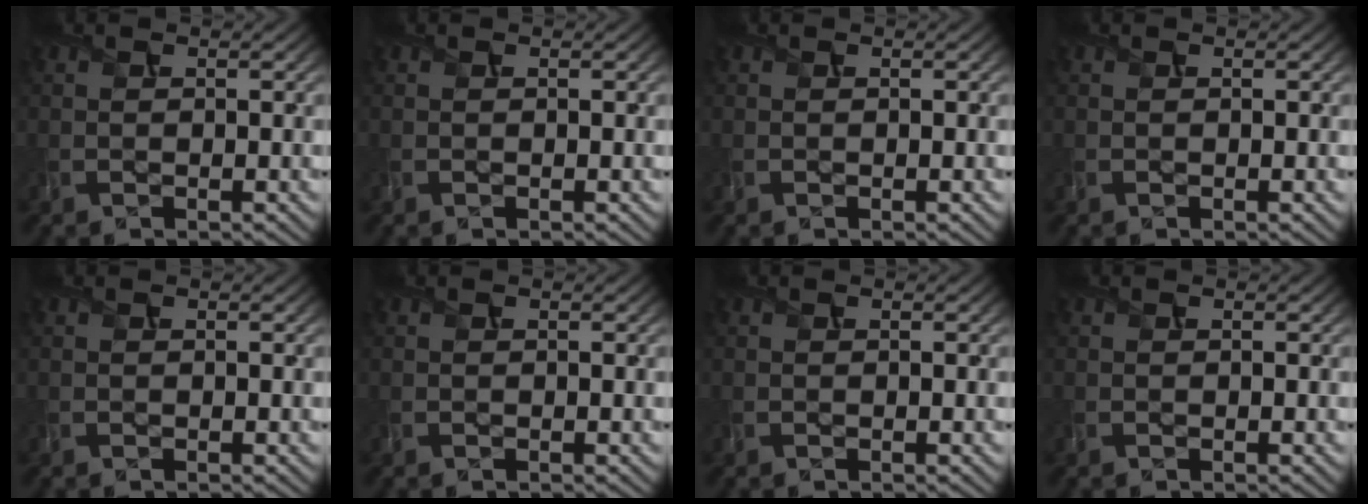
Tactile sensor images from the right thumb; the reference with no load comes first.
{"total": 0.0}
{"total": 0.0}
{"total": 0.0}
{"total": 0.0}
{"total": 0.0}
{"total": 0.0}
{"total": 0.0}